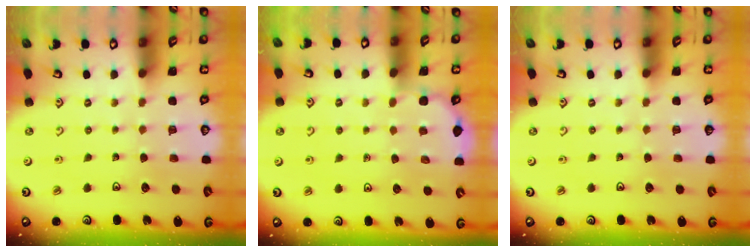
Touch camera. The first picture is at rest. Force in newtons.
{"total": 2.9, "press": 2.9, "slide": 0.3}
{"total": 0.0}